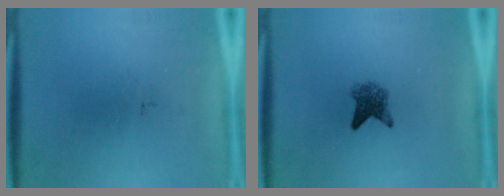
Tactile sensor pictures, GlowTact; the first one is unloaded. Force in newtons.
{"total": 3.3}